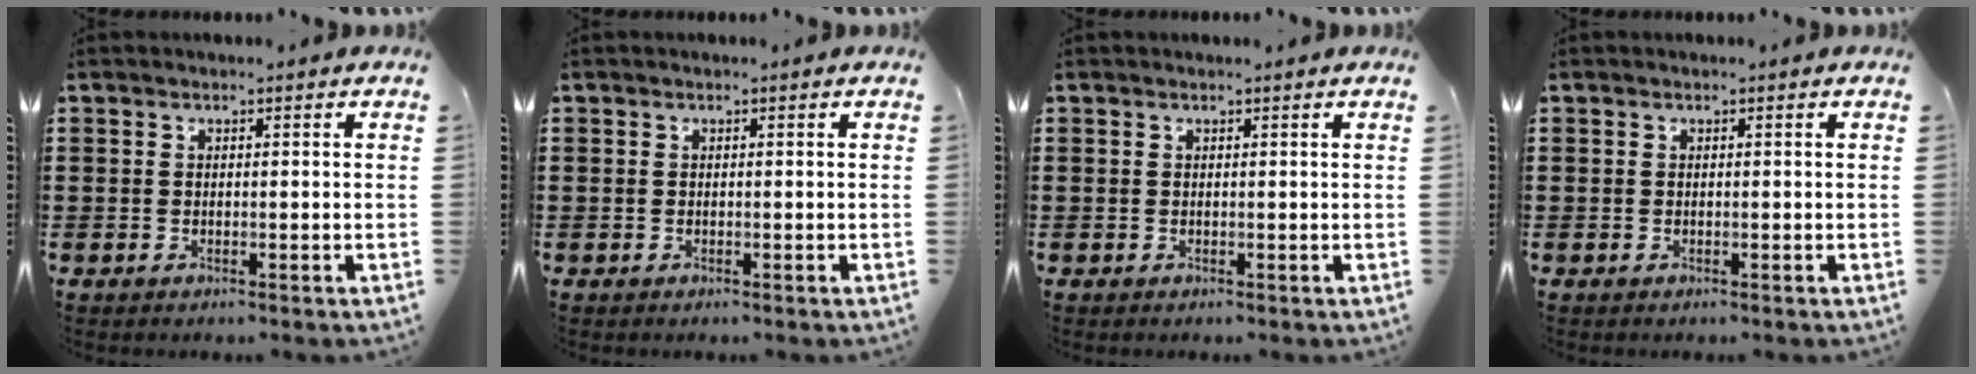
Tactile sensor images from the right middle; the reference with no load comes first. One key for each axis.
{"total": 0.0}
{"total": 0.0}
{"total": 0.0}